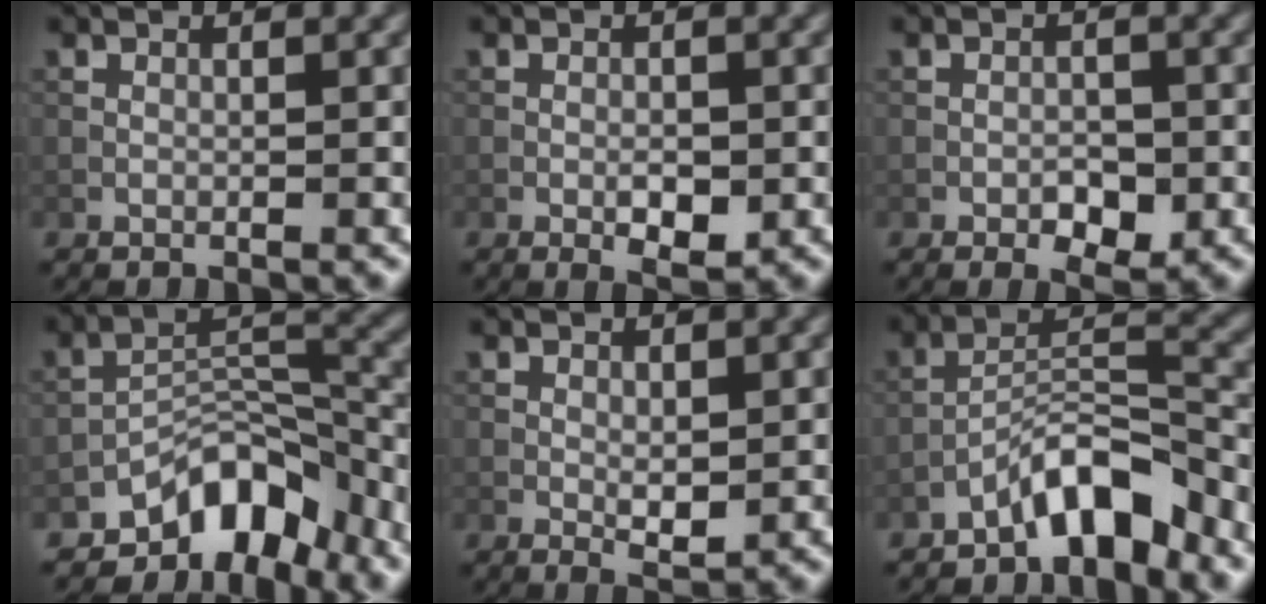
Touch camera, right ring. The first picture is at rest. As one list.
[{"total": 2.6, "force": [-0.8, 1.1, 2.2], "torque": [-0.033, 0.001, -0.014]}, {"total": 2.6, "force": [-1.1, 1.4, 1.9], "torque": [-0.028, 0.000, -0.017]}, {"total": 7.1, "force": [-5.2, 3.3, 3.6], "torque": [-0.035, 0.007, -0.098]}, {"total": 1.8, "force": [0.0, 0.9, 1.6], "torque": [-0.027, -0.006, 0.004]}, {"total": 5.7, "force": [-4.4, 1.5, 3.4], "torque": [-0.051, 0.015, -0.082]}]